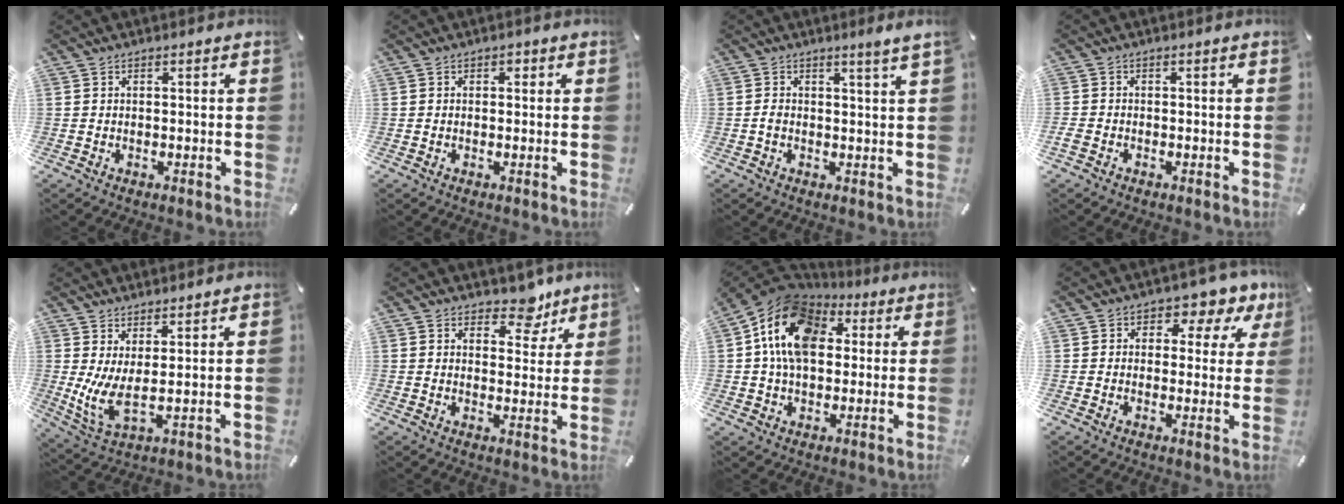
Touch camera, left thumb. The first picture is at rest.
{"total": 1.0, "force": [0.1, 0.9, 0.4], "torque": [-0.001, 0.004, -0.002]}
{"total": 2.4, "force": [0.8, 0.1, 2.2], "torque": [-0.044, -0.004, 0.014]}
{"total": 1.5, "force": [-1.0, 0.9, 0.6], "torque": [-0.008, 0.003, -0.018]}
{"total": 6.6, "force": [1.7, 2.1, 6.1], "torque": [-0.147, -0.034, 0.031]}
{"total": 8.4, "force": [6.1, 4.6, 3.3], "torque": [-0.024, -0.043, 0.102]}
{"total": 15.5, "force": [3.3, 11.6, 9.7], "torque": [-0.184, 0.006, 0.059]}
{"total": 5.6, "force": [2.3, 4.3, 2.8], "torque": [-0.034, -0.018, 0.029]}